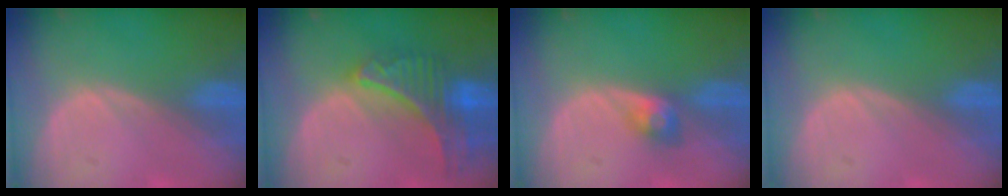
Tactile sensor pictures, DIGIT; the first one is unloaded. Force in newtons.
{"total": 9.1, "press": 8.0, "slide": 4.3}
{"total": 3.0, "press": 2.6, "slide": 1.5}
{"total": 0.0}